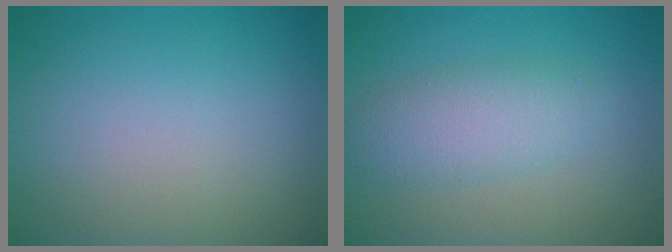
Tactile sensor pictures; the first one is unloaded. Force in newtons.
{"total": 3.6, "press": 3.6, "slide": 0.1}